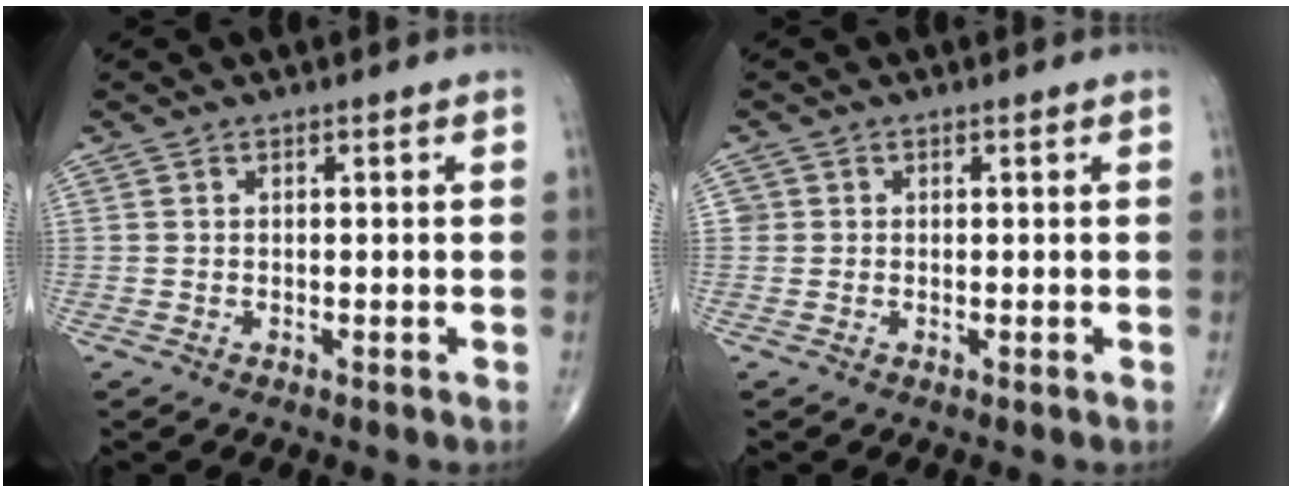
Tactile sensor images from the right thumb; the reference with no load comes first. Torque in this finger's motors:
{"motor_torque": [-0.17, 0.01, 0.02, -0.06, -0.03]}